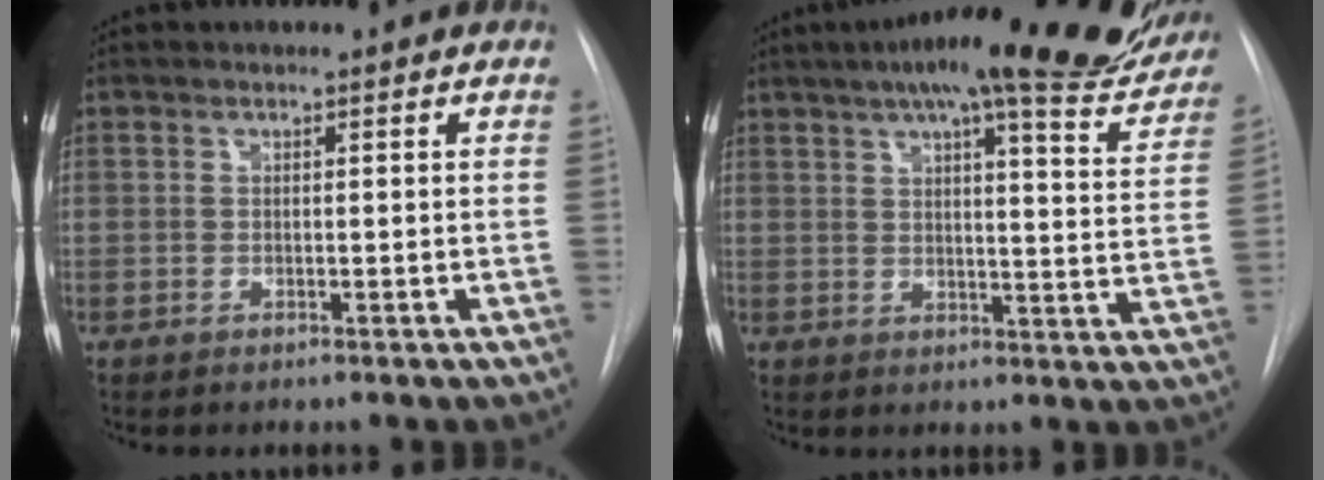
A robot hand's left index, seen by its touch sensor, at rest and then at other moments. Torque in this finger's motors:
{"motor_torque": [1.00, -1.14, 0.56, 0.10]}